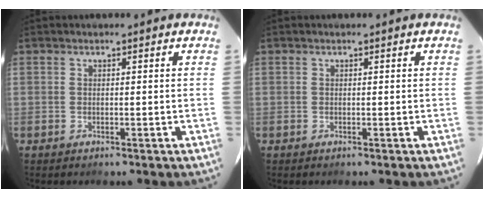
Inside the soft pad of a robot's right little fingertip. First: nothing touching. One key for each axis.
{"total": 0.0}